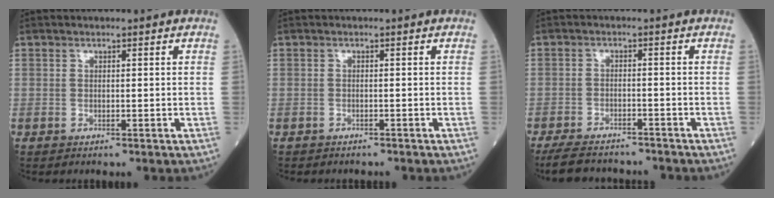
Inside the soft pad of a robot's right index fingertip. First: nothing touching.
{"total": 3.5, "force": [-2.7, 1.8, 1.2], "torque": [-0.036, -0.003, -0.035]}
{"total": 11.3, "force": [-9.9, 3.4, 4.2], "torque": [-0.083, -0.002, -0.149]}